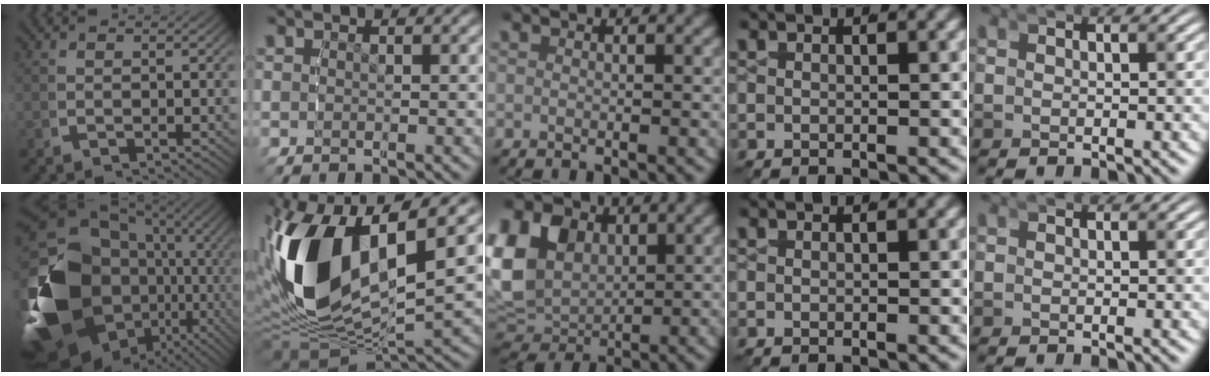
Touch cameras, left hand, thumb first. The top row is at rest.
{"thumb": {"total": 27.1, "force": [-4.0, 18.2, 19.7], "torque": [-0.355, -0.070, -0.043]}, "index": {"total": 16.1, "force": [1.3, 9.7, 12.8], "torque": [-0.292, -0.033, 0.026]}, "middle": {"total": 9.8, "force": [1.4, 8.2, 5.0], "torque": [-0.127, -0.018, 0.029]}}